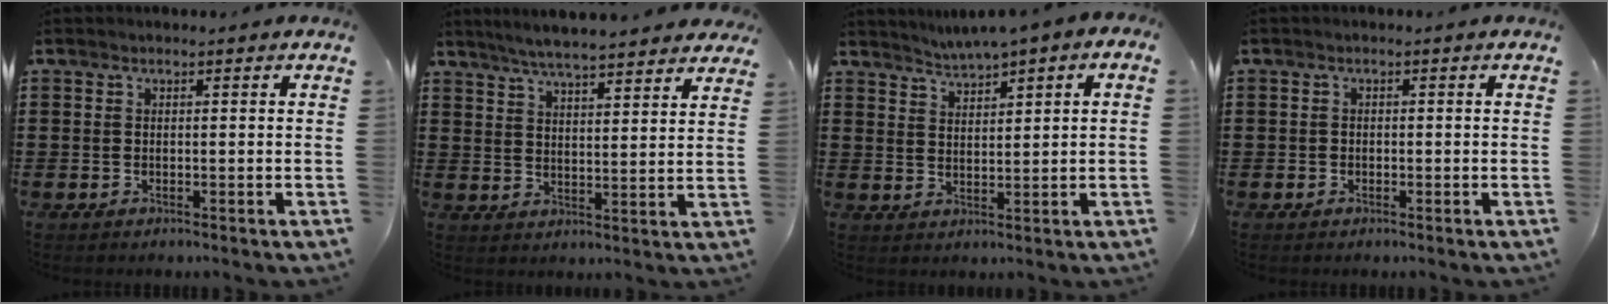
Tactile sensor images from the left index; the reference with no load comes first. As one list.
[{"total": 5.4, "force": [5.1, 0.0, 1.7], "torque": [-0.053, -0.022, 0.089]}, {"total": 1.5, "force": [1.5, 0.0, 0.1], "torque": [-0.009, -0.005, 0.024]}, {"total": 0.8, "force": [-0.5, 0.6, 0.0], "torque": [-0.003, 0.001, -0.011]}]